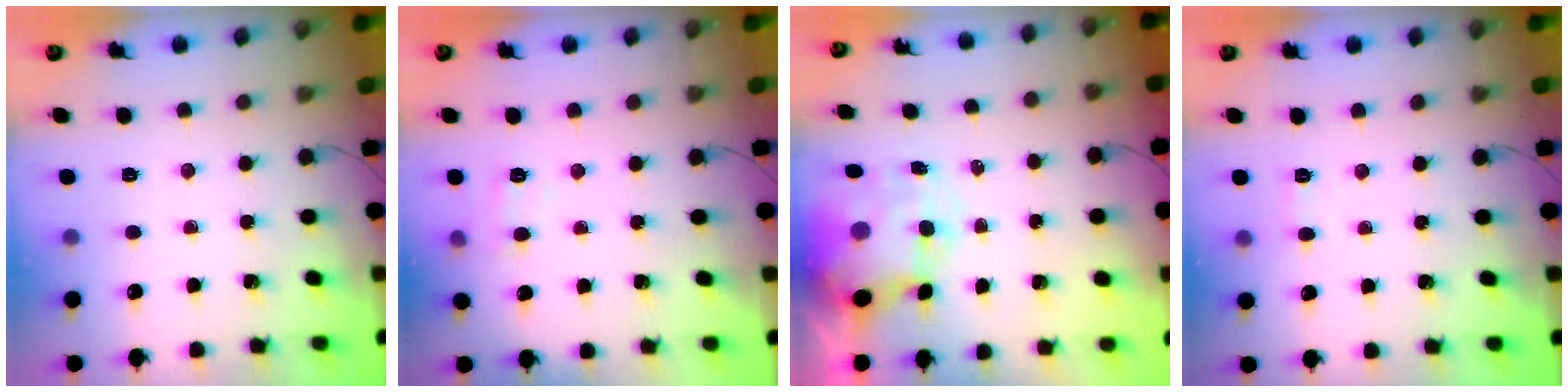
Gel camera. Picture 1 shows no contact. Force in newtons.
{"total": 4.8, "press": 4.6, "slide": 1.2}
{"total": 8.0, "press": 7.8, "slide": 2.0}
{"total": 4.3, "press": 4.2, "slide": 1.2}